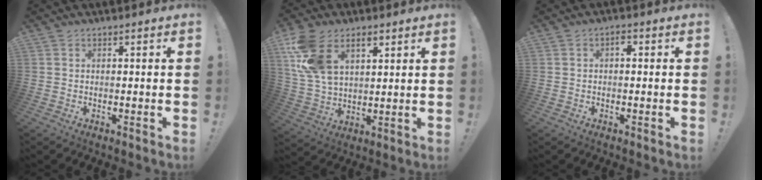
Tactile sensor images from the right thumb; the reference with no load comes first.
{"total": 15.0, "force": [7.1, 9.4, 9.3], "torque": [-0.188, -0.022, 0.137]}
{"total": 1.4, "force": [-0.3, 0.9, 1.1], "torque": [-0.016, 0.003, -0.008]}